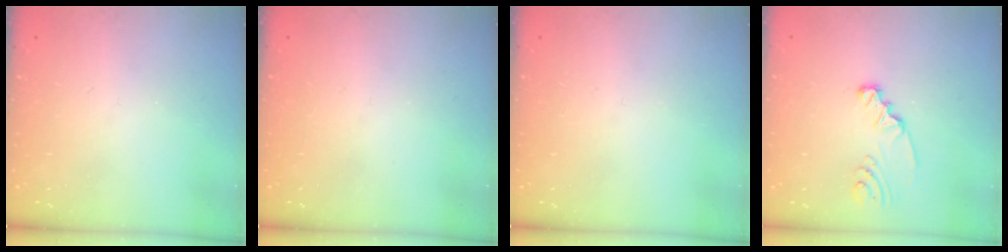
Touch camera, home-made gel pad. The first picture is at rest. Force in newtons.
{"total": 0.0}
{"total": 0.0}
{"total": 2.4, "press": 2.4, "slide": 0.2}